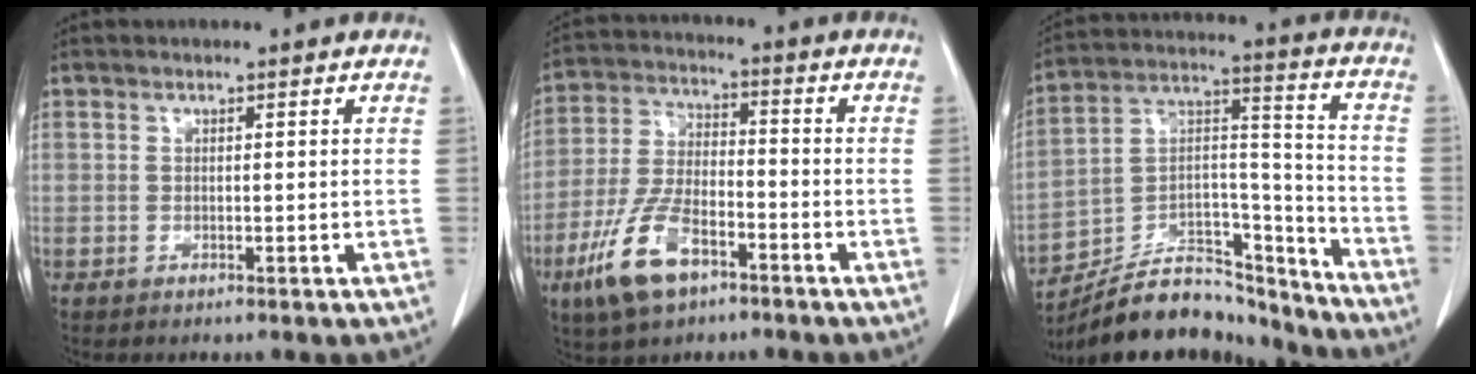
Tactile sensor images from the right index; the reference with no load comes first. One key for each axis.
{"total": 10.7, "fx": -5.8, "fy": 4.8, "fz": 7.6, "tx": -0.176, "ty": -0.002, "tz": -0.110}
{"total": 19.1, "fx": -17.4, "fy": 6.0, "fz": 5.3, "tx": -0.100, "ty": 0.048, "tz": -0.284}